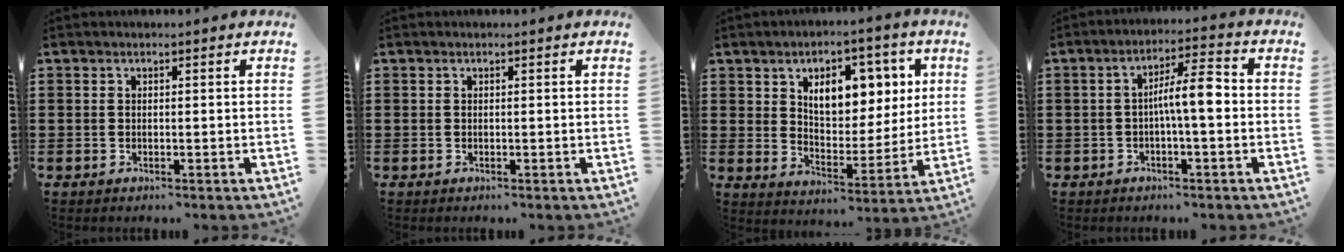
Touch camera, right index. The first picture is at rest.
{"total": 0.0}
{"total": 8.7, "force": [3.8, 5.2, 5.9], "torque": [-0.105, 0.000, 0.060]}
{"total": 6.4, "force": [-0.4, 1.5, 6.2], "torque": [-0.115, 0.010, -0.012]}